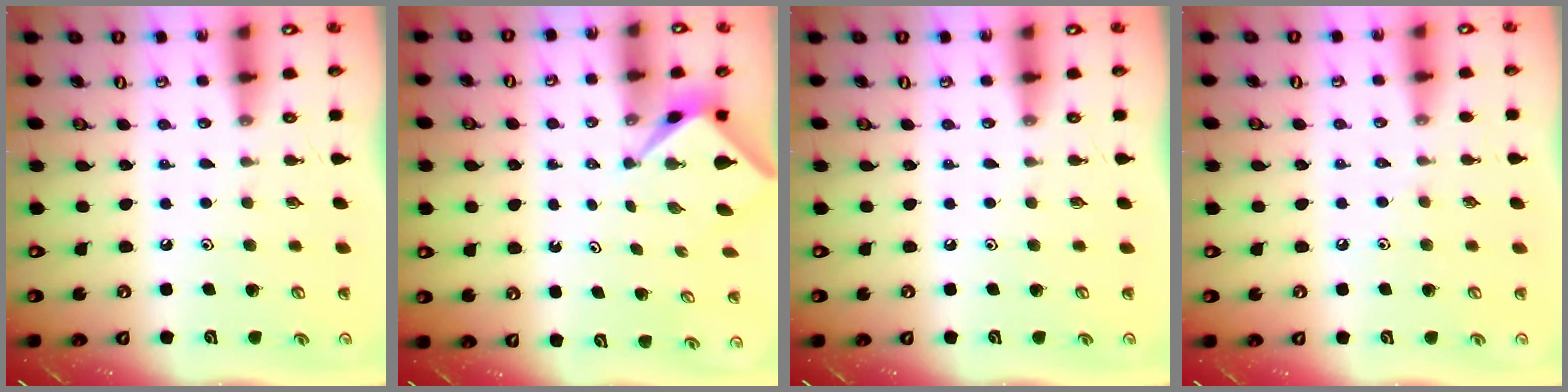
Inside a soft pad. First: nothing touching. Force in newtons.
{"total": 1.7, "press": 1.7, "slide": 0.2}
{"total": 0.0}
{"total": 2.4, "press": 2.4, "slide": 0.5}